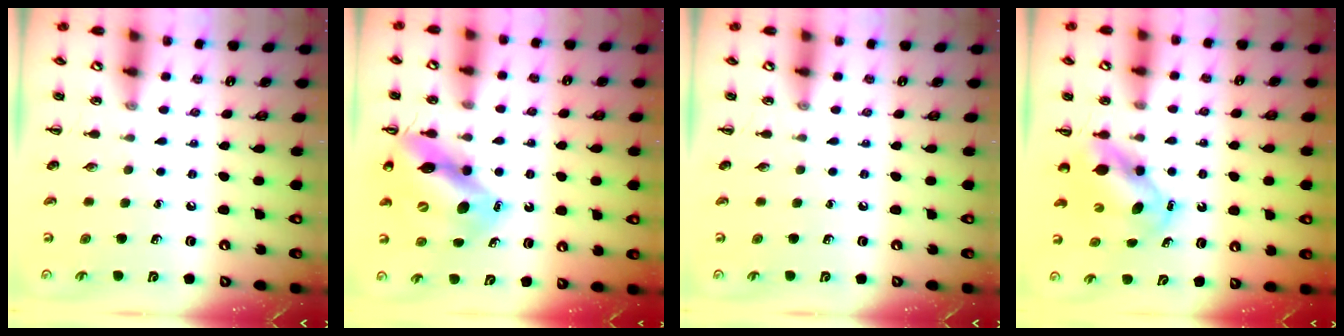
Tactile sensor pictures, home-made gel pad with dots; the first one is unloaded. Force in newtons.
{"total": 13.4, "press": 12.8, "slide": 3.8}
{"total": 0.0}
{"total": 5.6, "press": 5.5, "slide": 1.1}